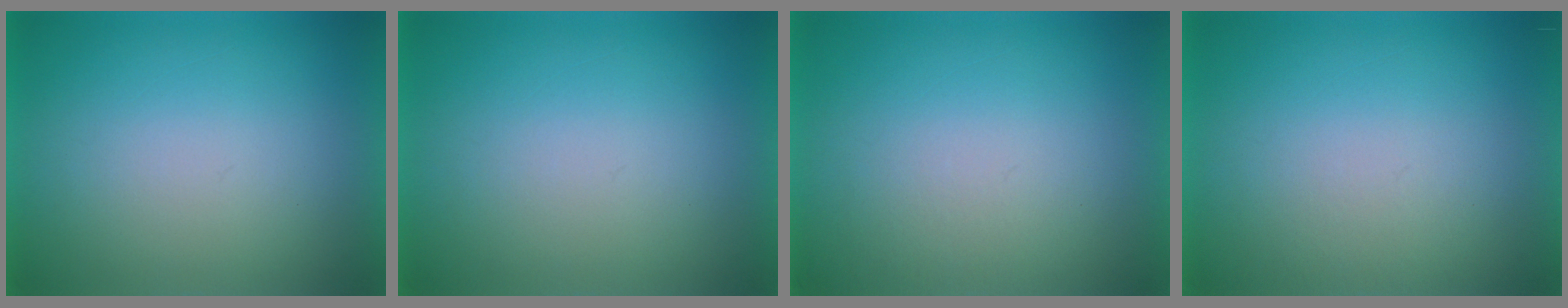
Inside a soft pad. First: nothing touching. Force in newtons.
{"total": 0.0}
{"total": 1.2}
{"total": 1.5}